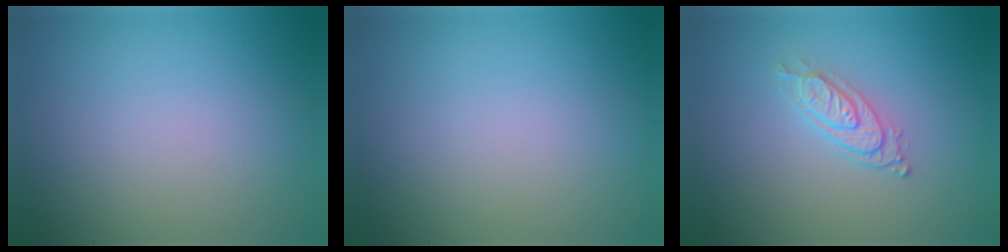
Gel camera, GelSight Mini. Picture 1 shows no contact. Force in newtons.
{"total": 0.0}
{"total": 2.7, "press": 2.1, "slide": 1.7}